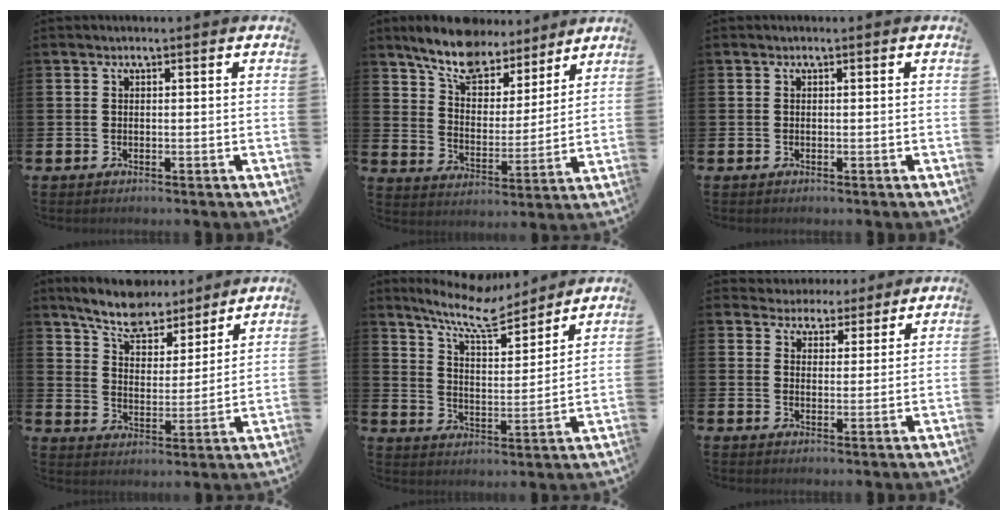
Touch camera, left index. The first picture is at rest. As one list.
[{"total": 9.2, "force": [8.2, 3.4, 2.4], "torque": [-0.078, -0.051, 0.146]}, {"total": 0.0}, {"total": 8.3, "force": [7.7, 2.3, 2.0], "torque": [-0.063, -0.046, 0.137]}, {"total": 10.0, "force": [9.0, 2.0, 4.0], "torque": [-0.098, -0.051, 0.158]}, {"total": 3.9, "force": [3.5, 1.6, -0.5], "torque": [-0.006, -0.022, 0.061]}]